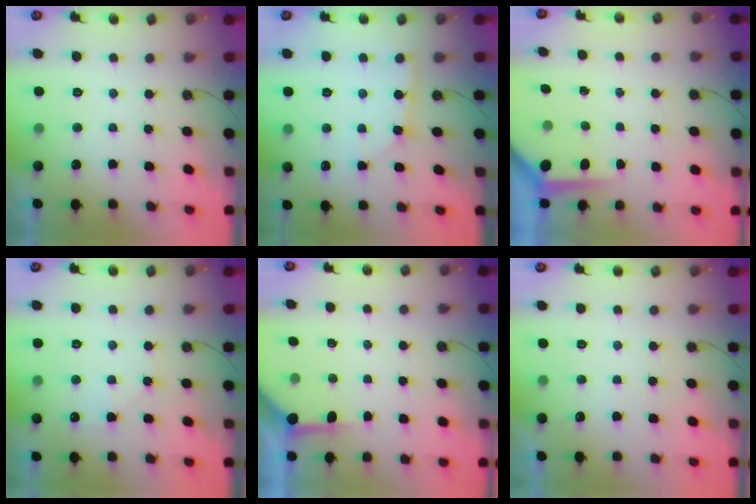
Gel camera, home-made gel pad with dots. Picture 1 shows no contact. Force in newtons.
{"total": 2.0, "press": 2.0, "slide": 0.3}
{"total": 4.0, "press": 4.0, "slide": 0.3}
{"total": 6.0, "press": 6.0, "slide": 0.8}
{"total": 3.9, "press": 3.9, "slide": 0.5}
{"total": 2.9, "press": 2.9, "slide": 0.4}